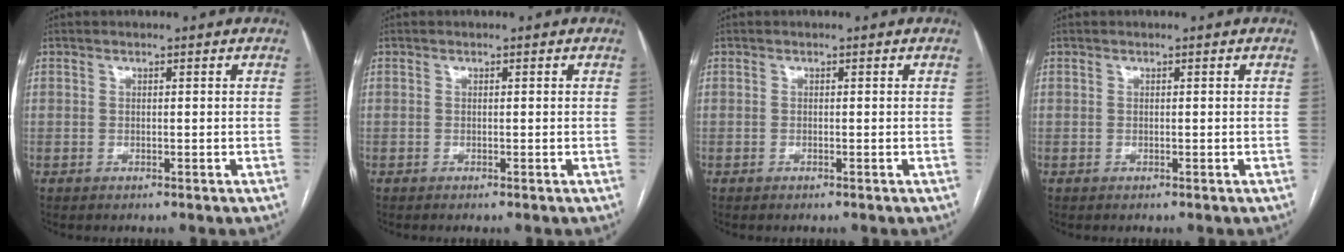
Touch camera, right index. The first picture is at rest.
{"total": 0.0}
{"total": 0.0}
{"total": 0.0}